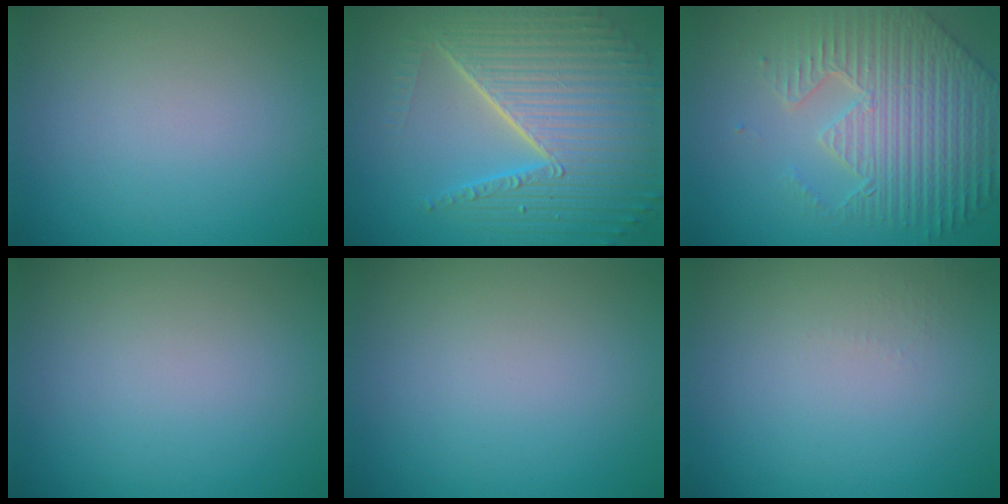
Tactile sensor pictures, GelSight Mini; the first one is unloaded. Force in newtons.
{"total": 9.7, "press": 6.0, "slide": 7.6}
{"total": 7.6, "press": 5.7, "slide": 5.0}
{"total": 0.0}
{"total": 0.0}
{"total": 0.6, "press": 0.6, "slide": 0.3}